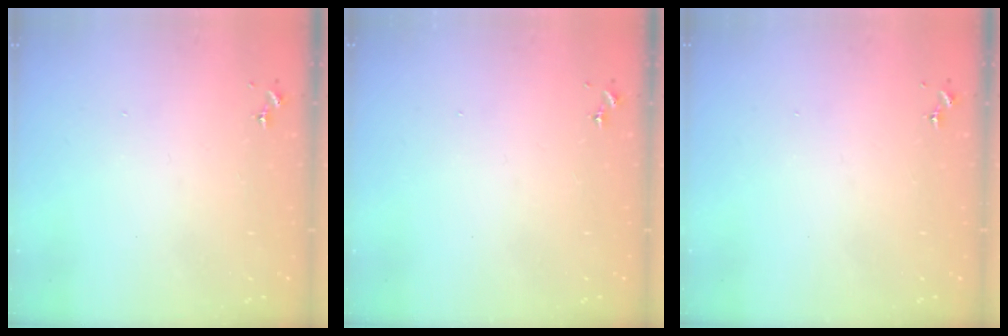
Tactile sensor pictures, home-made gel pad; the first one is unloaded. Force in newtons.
{"total": 0.0}
{"total": 0.0}